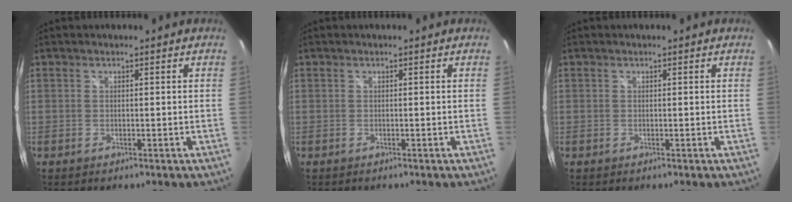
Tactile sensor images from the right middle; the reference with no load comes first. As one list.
[{"total": 0.0}, {"total": 0.0}]